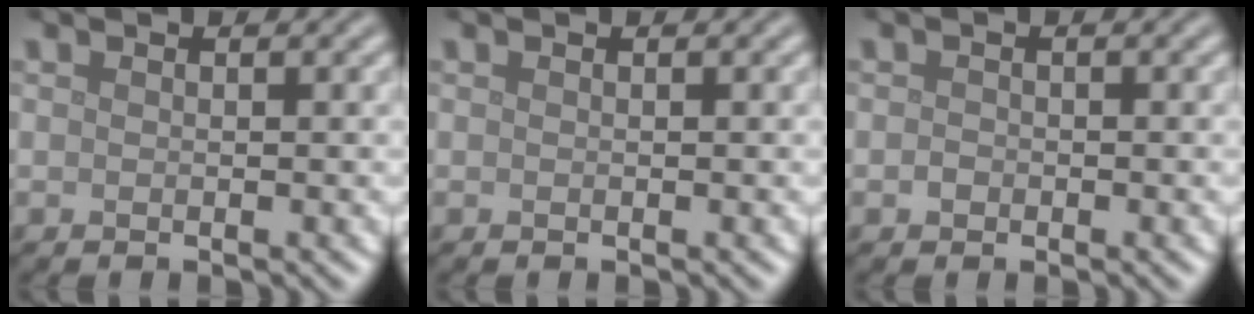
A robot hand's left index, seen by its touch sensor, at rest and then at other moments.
{"total": 0.0}
{"total": 0.6, "force": [-0.3, 0.5, 0.2], "torque": [-0.002, -0.002, -0.007]}